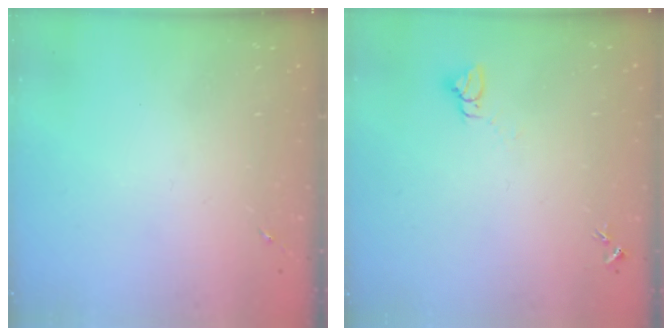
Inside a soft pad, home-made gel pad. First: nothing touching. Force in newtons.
{"total": 2.8, "press": 2.8, "slide": 0.1}